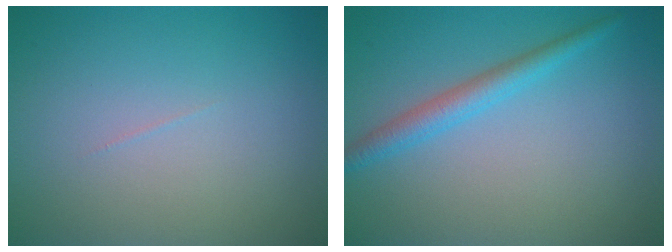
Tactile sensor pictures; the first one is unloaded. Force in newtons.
{"total": 2.5, "press": 2.5, "slide": 0.1}